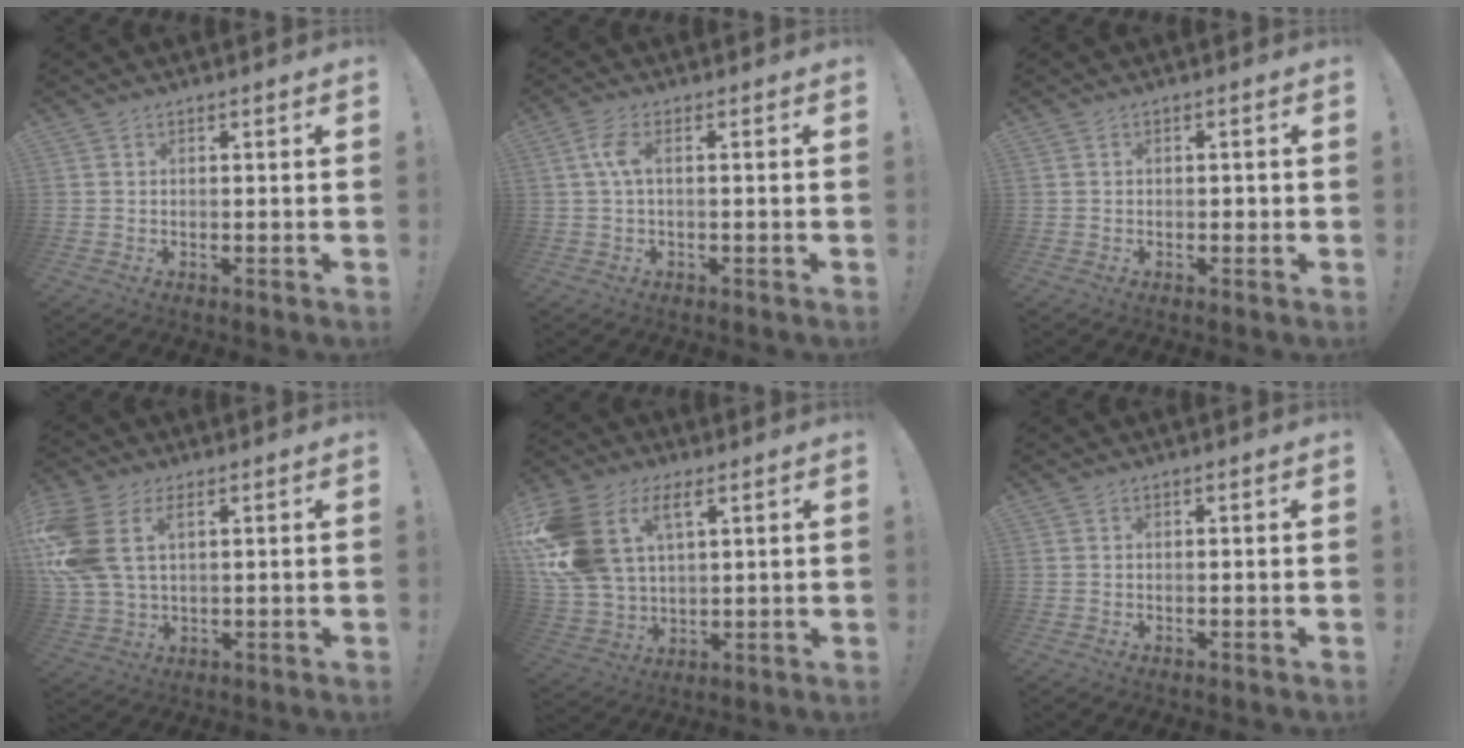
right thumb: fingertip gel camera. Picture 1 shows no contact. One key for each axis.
{"total": 4.6, "fx": 0.5, "fy": 1.3, "fz": 4.4, "tx": -0.093, "ty": 0.002, "tz": 0.007}
{"total": 1.2, "fx": -0.6, "fy": 0.9, "fz": 0.6, "tx": -0.011, "ty": 0.007, "tz": -0.012}
{"total": 13.2, "fx": 4.7, "fy": 8.1, "fz": 9.3, "tx": -0.211, "ty": -0.011, "tz": 0.089}
{"total": 17.4, "fx": 6.8, "fy": 11.6, "fz": 11.1, "tx": -0.227, "ty": -0.025, "tz": 0.128}
{"total": 0.0}